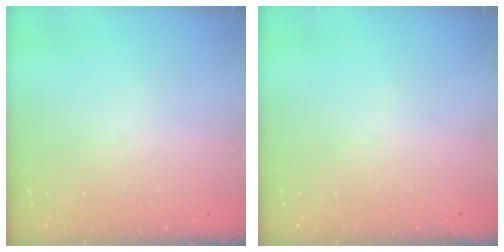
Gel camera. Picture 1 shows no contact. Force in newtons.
{"total": 0.0}